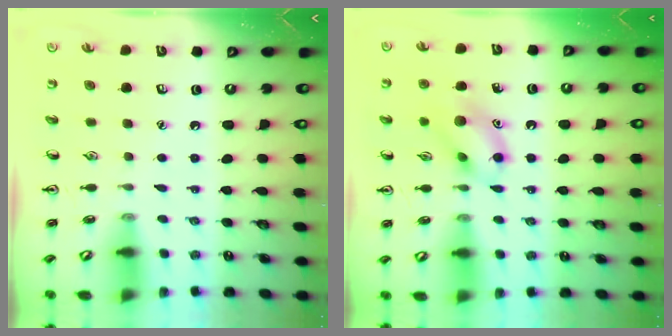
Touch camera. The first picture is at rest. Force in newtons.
{"total": 12.0, "press": 12.0, "slide": 0.8}